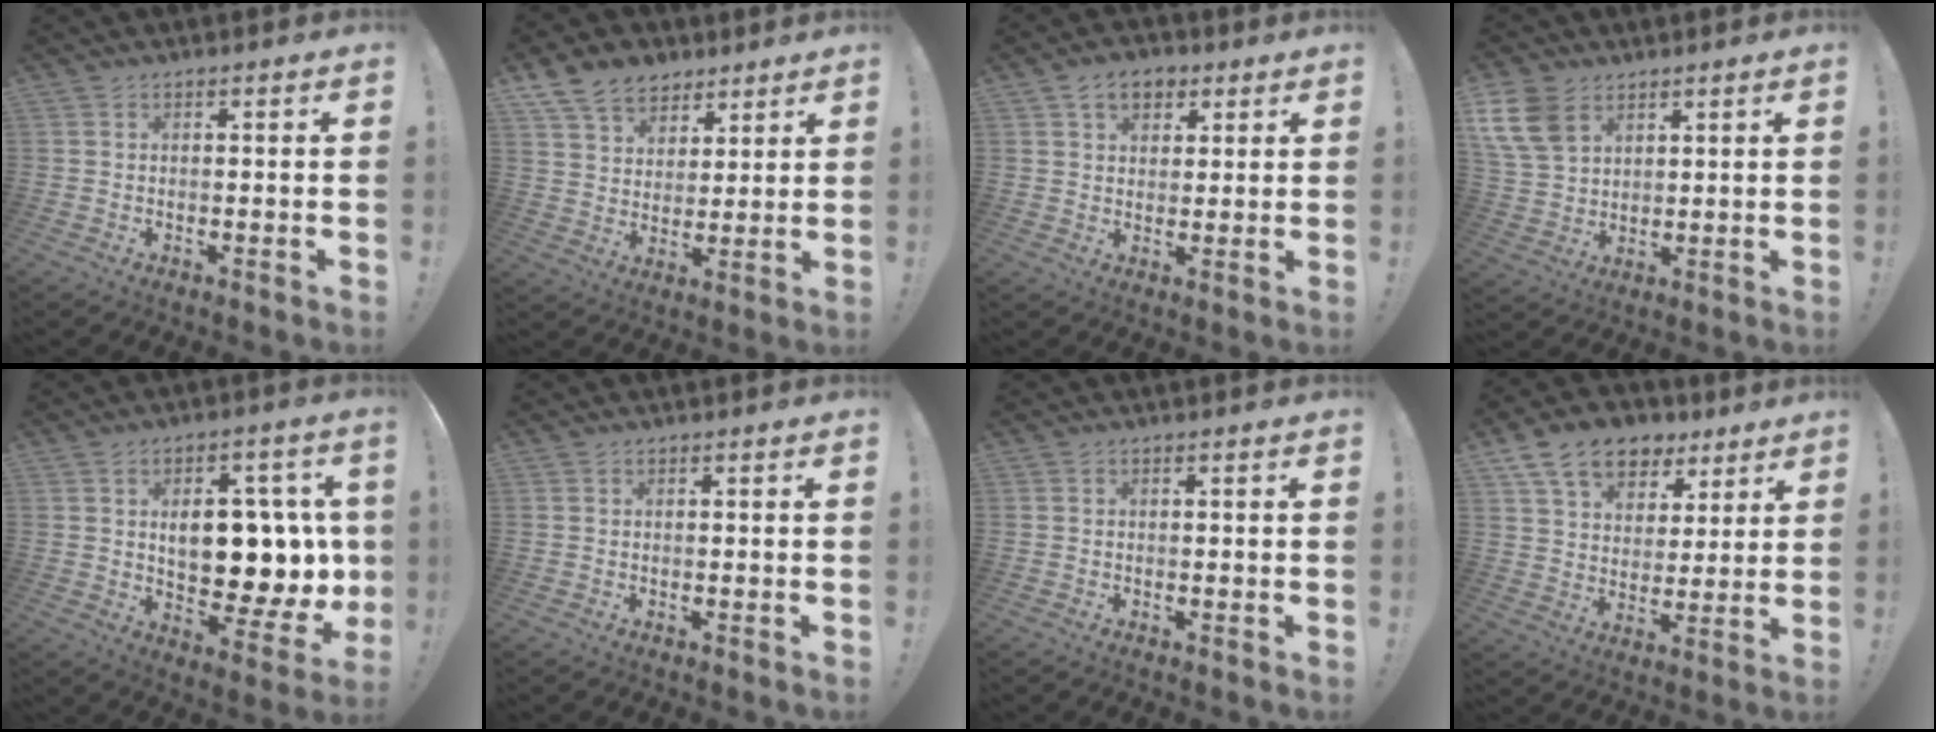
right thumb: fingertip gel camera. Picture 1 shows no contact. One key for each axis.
{"total": 11.7, "fx": 7.9, "fy": 8.0, "fz": 3.4, "tx": -0.058, "ty": -0.053, "tz": 0.155}
{"total": 7.3, "fx": 3.6, "fy": 5.2, "fz": 3.6, "tx": -0.047, "ty": -0.007, "tz": 0.067}
{"total": 12.1, "fx": 6.3, "fy": 8.3, "fz": 6.1, "tx": -0.122, "ty": -0.025, "tz": 0.128}
{"total": 14.7, "fx": 1.8, "fy": 8.5, "fz": 11.9, "tx": -0.163, "ty": -0.010, "tz": 0.037}
{"total": 0.0}
{"total": 0.0}
{"total": 15.0, "fx": 9.2, "fy": 9.9, "fz": 6.5, "tx": -0.100, "ty": -0.053, "tz": 0.171}